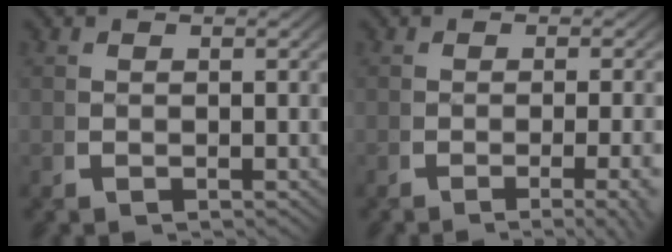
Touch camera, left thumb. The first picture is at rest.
{"total": 3.8, "force": [-2.0, 0.7, 3.2], "torque": [-0.051, -0.005, -0.029]}